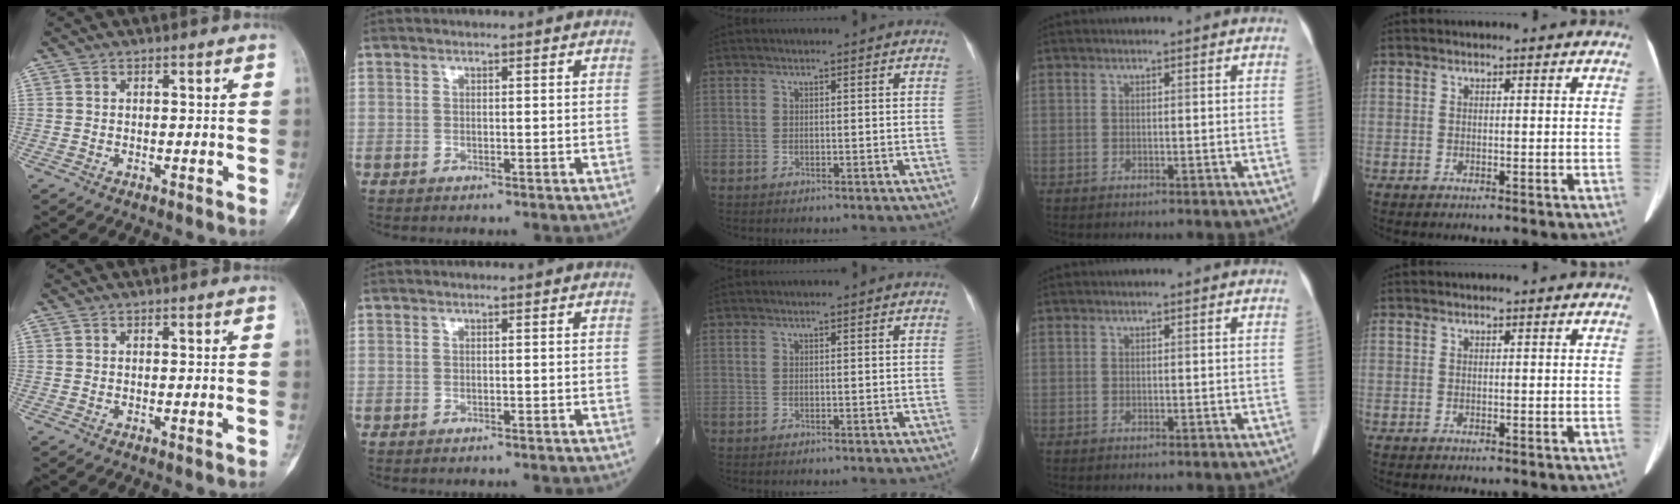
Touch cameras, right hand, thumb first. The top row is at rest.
{"thumb": {"total": 0.7, "force": [-0.4, 0.0, 0.6], "torque": [-0.008, 0.000, -0.005]}, "index": {"total": 1.5, "force": [-1.5, -0.1, 0.3], "torque": [-0.004, -0.002, -0.018]}}